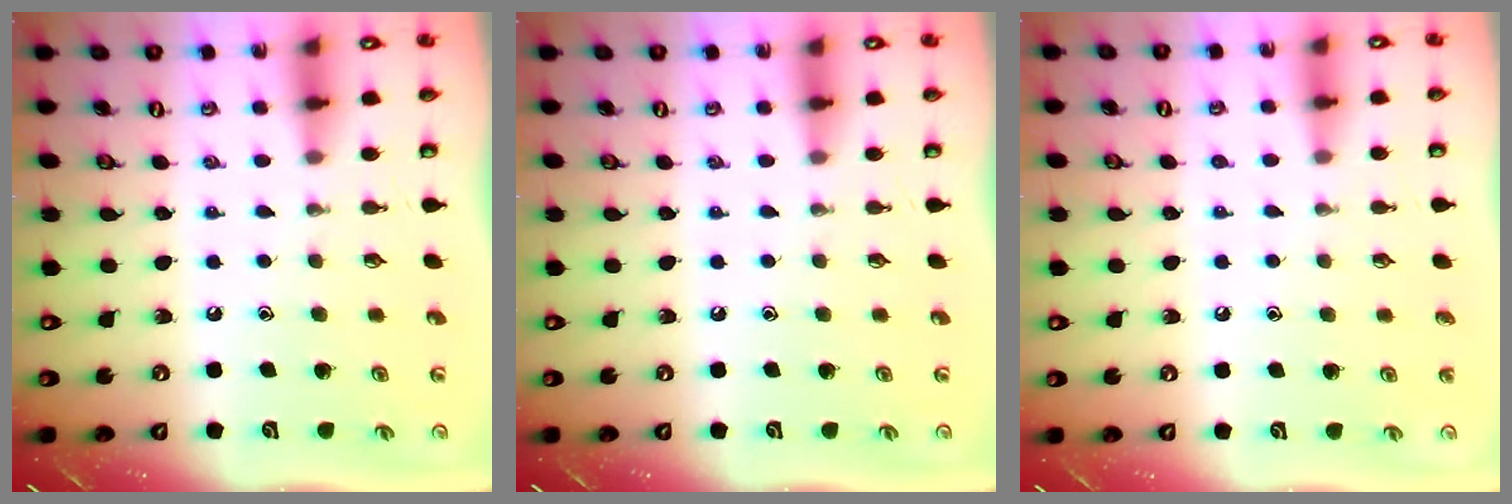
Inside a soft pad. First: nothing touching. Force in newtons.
{"total": 0.0}
{"total": 2.7, "press": 2.6, "slide": 0.7}